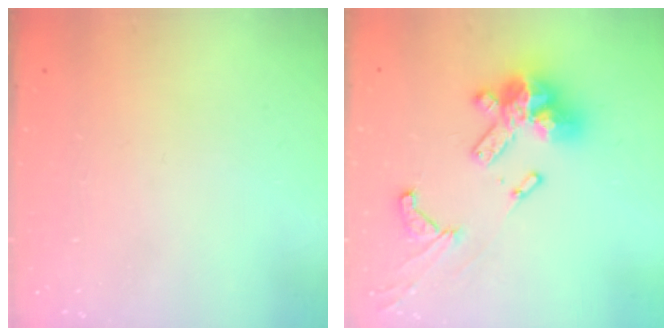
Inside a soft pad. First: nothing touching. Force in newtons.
{"total": 18.7, "press": 18.6, "slide": 1.9}